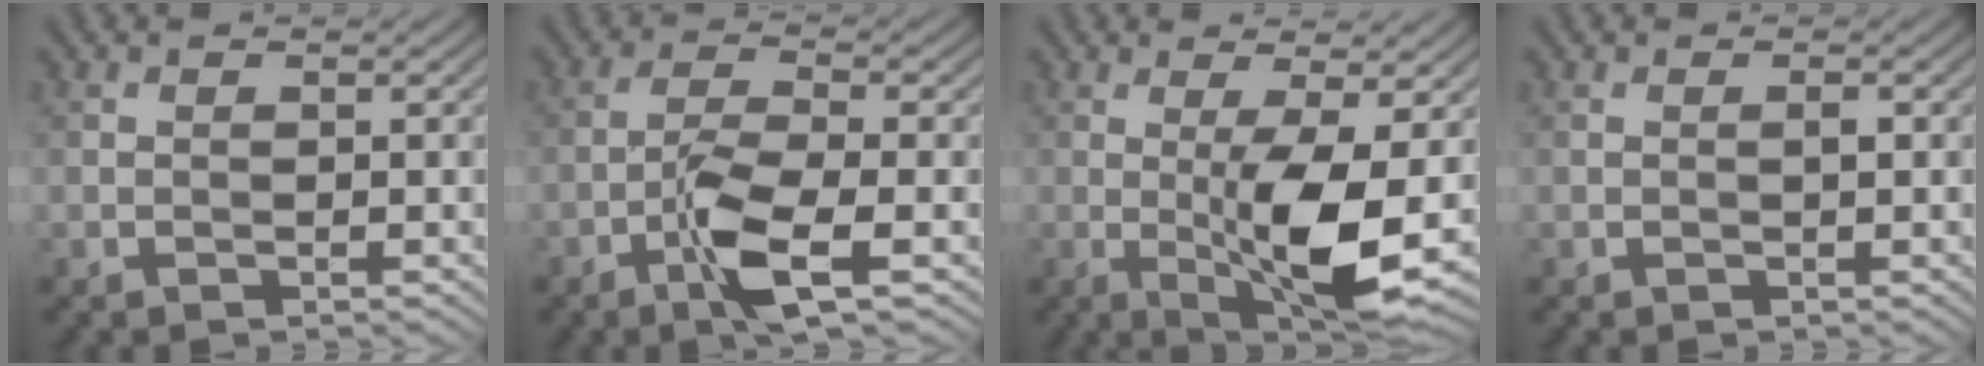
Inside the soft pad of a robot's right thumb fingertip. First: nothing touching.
{"total": 6.1, "force": [-2.7, 1.3, 5.3], "torque": [-0.111, 0.007, -0.058]}
{"total": 9.0, "force": [-1.0, 1.9, 8.8], "torque": [-0.158, -0.003, -0.014]}
{"total": 0.6, "force": [0.0, 0.1, 0.6], "torque": [-0.010, 0.001, 0.000]}